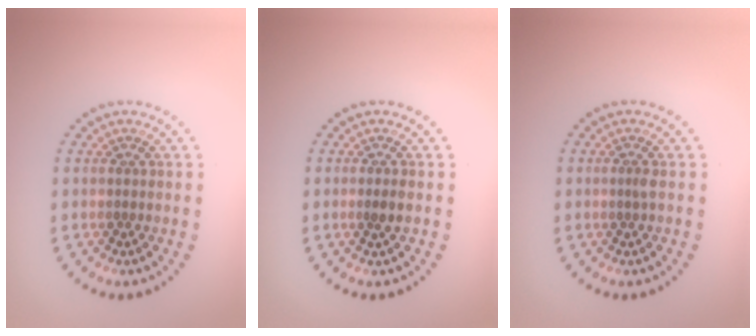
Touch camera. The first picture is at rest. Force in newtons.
{"total": 1.3, "press": 1.1, "slide": 0.7}
{"total": 0.7, "press": 0.4, "slide": 0.5}